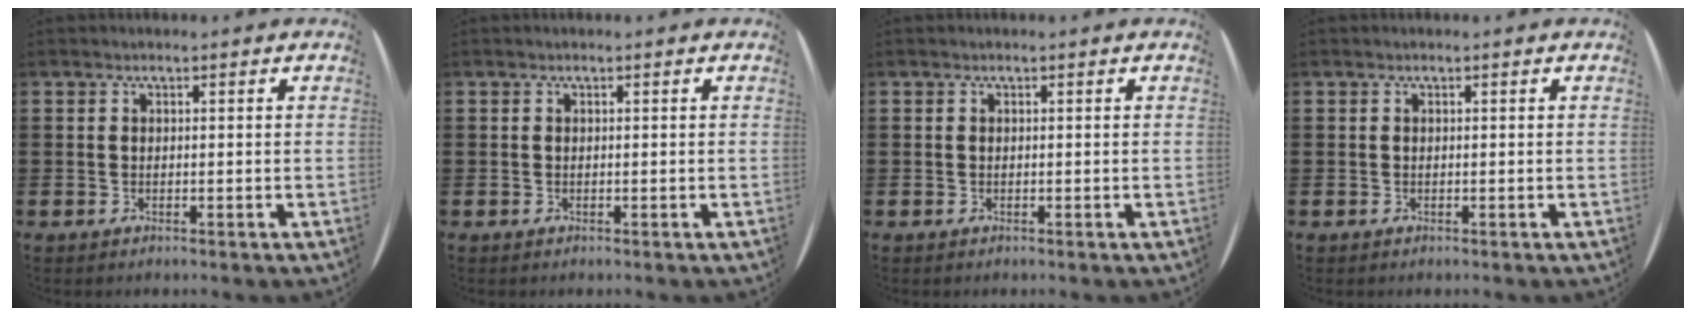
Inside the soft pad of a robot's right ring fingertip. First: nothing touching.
{"total": 0.0}
{"total": 0.0}
{"total": 0.0}